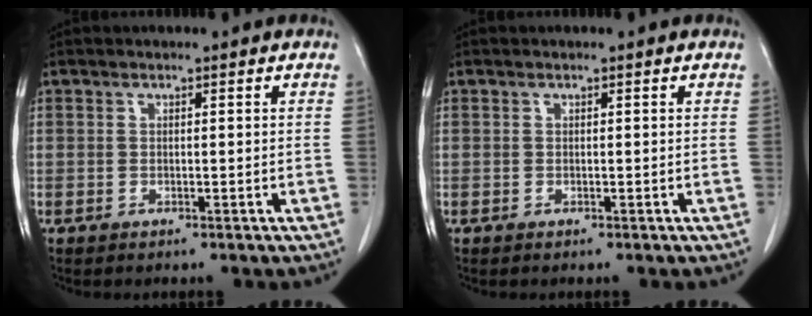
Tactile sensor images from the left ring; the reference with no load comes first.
{"total": 0.0}